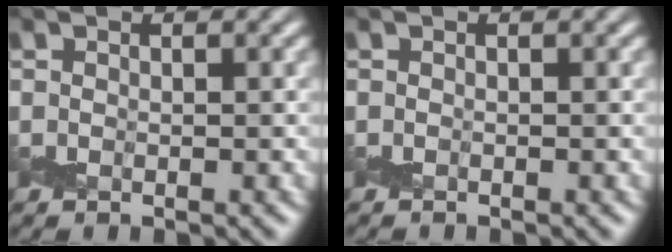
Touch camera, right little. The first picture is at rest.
{"total": 0.0}